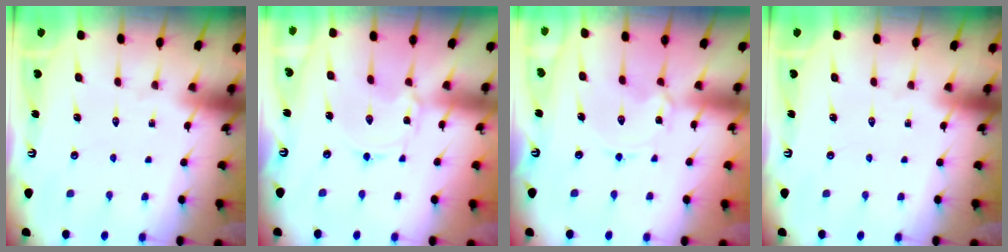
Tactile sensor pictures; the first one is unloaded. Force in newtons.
{"total": 0.8, "press": 0.8, "slide": 0.1}
{"total": 2.8, "press": 2.8, "slide": 0.2}
{"total": 0.0}